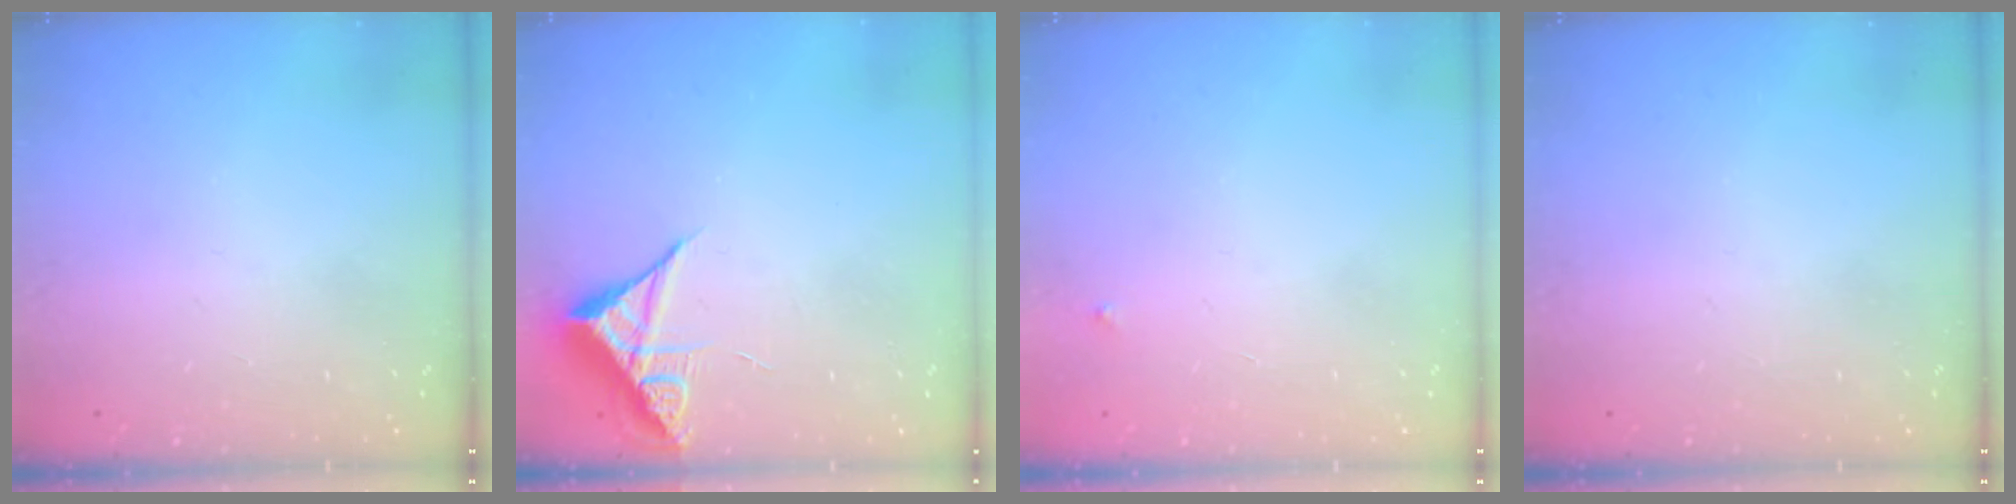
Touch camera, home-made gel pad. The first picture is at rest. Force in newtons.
{"total": 7.1, "press": 7.1, "slide": 0.3}
{"total": 2.5, "press": 2.4, "slide": 0.4}
{"total": 0.0}